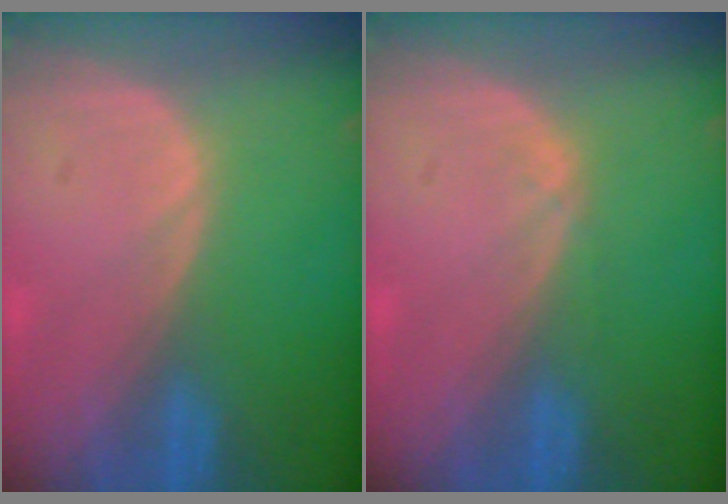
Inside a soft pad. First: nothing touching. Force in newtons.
{"total": 0.7, "press": 0.6, "slide": 0.2}